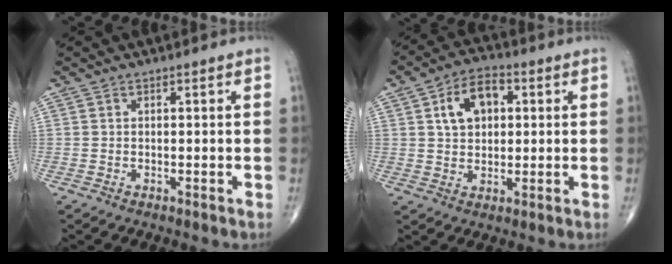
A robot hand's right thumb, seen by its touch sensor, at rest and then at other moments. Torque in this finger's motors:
{"motor_torque": [-0.09, 0.15, 0.28, 0.13, 0.17]}